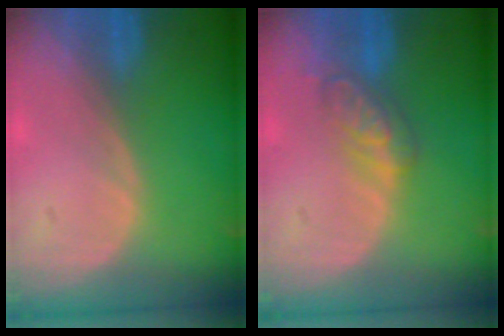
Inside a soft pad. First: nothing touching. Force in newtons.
{"total": 4.9, "press": 4.9, "slide": 0.5}